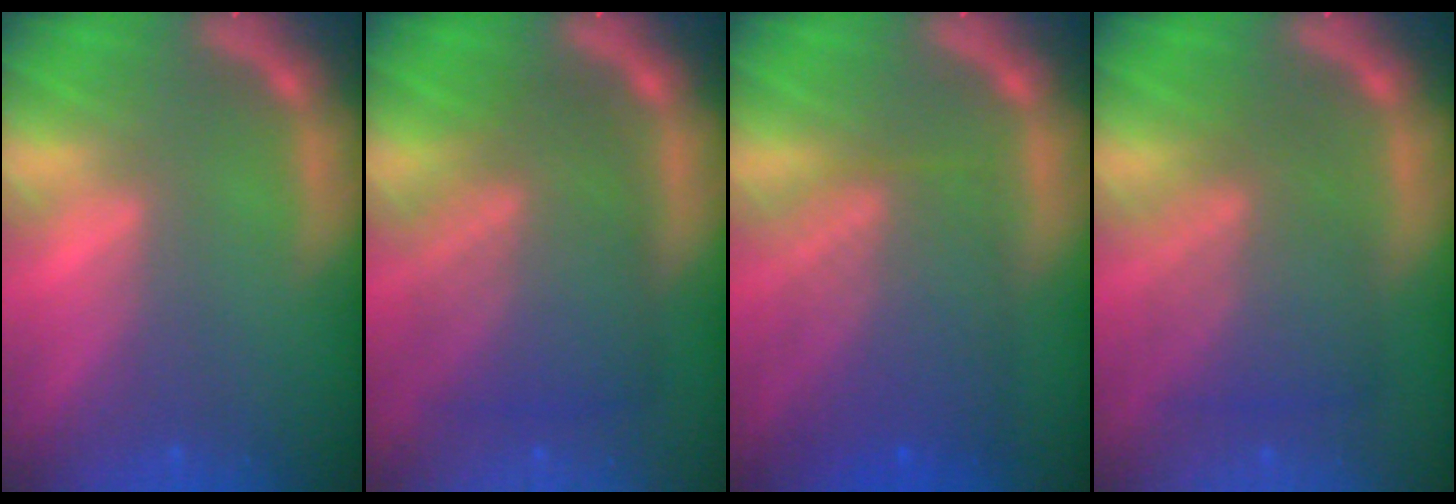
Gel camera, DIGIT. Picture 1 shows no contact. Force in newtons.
{"total": 8.7}
{"total": 7.5}
{"total": 6.5}